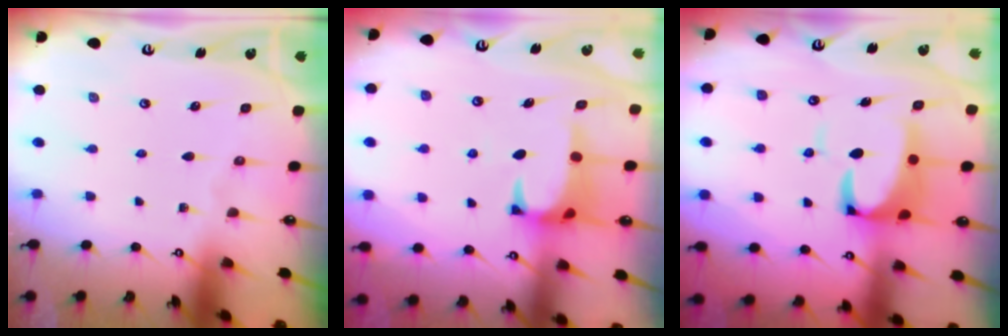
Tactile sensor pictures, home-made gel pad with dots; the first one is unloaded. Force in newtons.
{"total": 1.0, "press": 0.7, "slide": 0.8}
{"total": 4.6, "press": 4.4, "slide": 1.3}